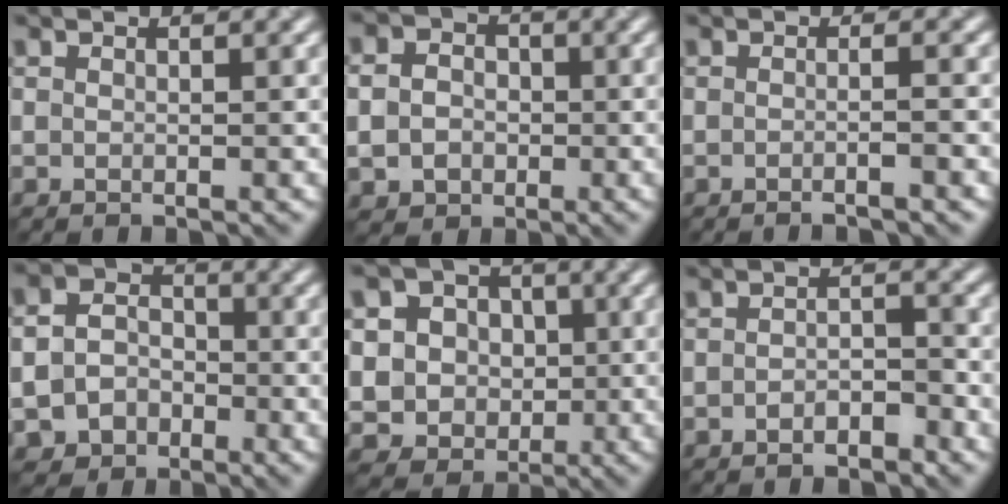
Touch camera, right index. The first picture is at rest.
{"total": 4.3, "force": [-0.5, 3.7, 2.0], "torque": [-0.023, -0.001, -0.013]}
{"total": 2.3, "force": [-0.8, 0.6, 2.0], "torque": [-0.009, -0.002, -0.027]}
{"total": 5.9, "force": [-2.3, 4.8, 2.4], "torque": [-0.031, -0.015, -0.039]}
{"total": 7.1, "force": [0.4, 6.6, 2.5], "torque": [-0.046, 0.025, -0.024]}
{"total": 2.1, "force": [-1.3, 0.8, 1.4], "torque": [-0.020, 0.005, -0.024]}